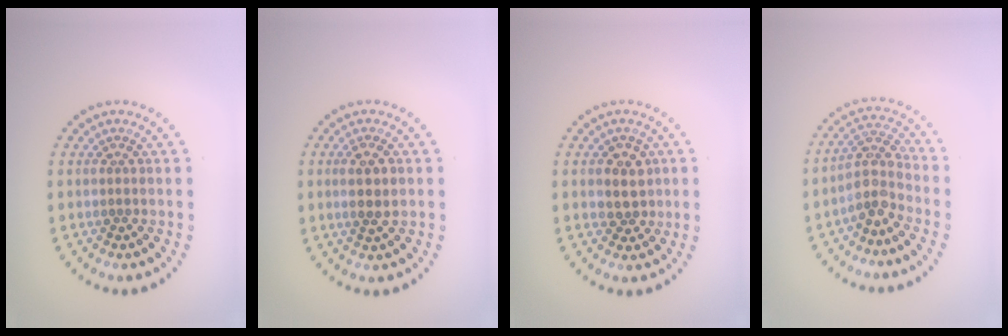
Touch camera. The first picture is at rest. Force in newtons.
{"total": 2.0, "press": 1.9, "slide": 0.6}
{"total": 2.6, "press": 2.4, "slide": 1.0}
{"total": 3.4, "press": 2.6, "slide": 2.2}